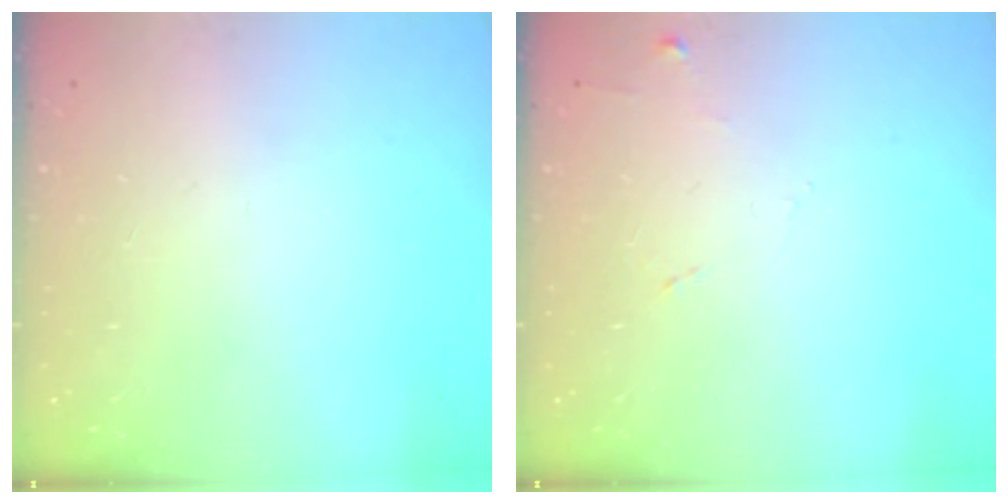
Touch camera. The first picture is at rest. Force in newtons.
{"total": 5.9, "press": 5.8, "slide": 0.7}